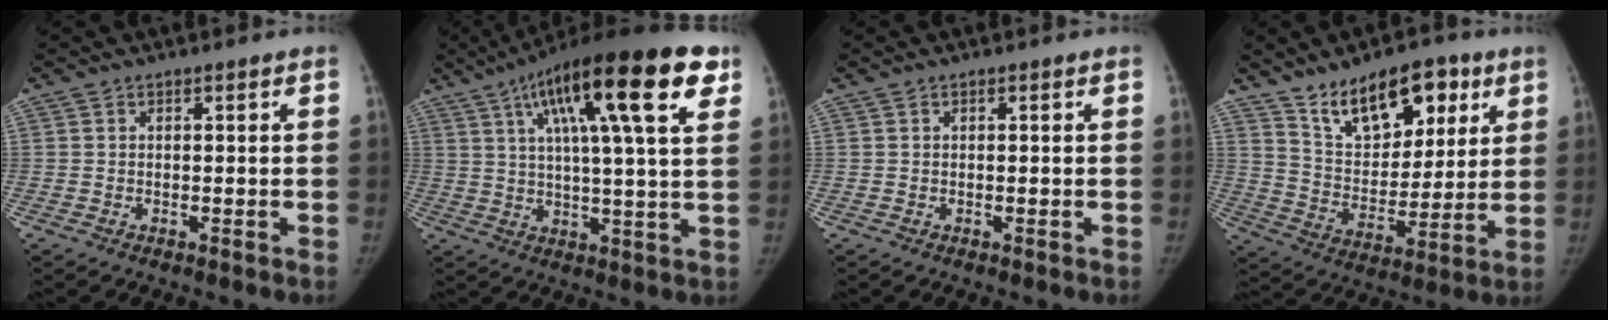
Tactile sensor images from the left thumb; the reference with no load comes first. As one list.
[{"total": 22.9, "force": [10.3, 5.1, 19.8], "torque": [-0.297, 0.006, 0.155]}, {"total": 0.0}, {"total": 16.7, "force": [9.8, 9.1, 10.0], "torque": [-0.107, -0.047, 0.171]}]